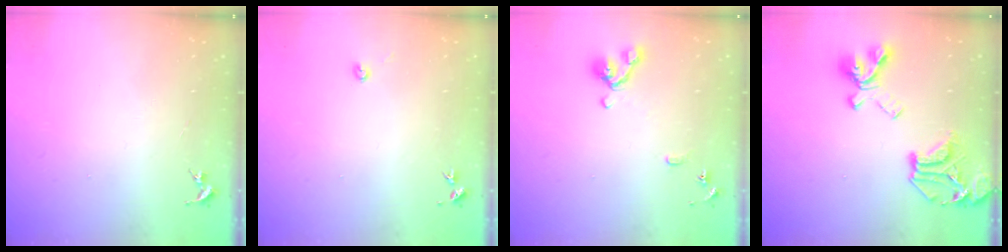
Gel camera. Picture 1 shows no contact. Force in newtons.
{"total": 2.2, "press": 2.2, "slide": 0.3}
{"total": 9.9, "press": 9.8, "slide": 1.3}
{"total": 21.7, "press": 21.6, "slide": 2.0}